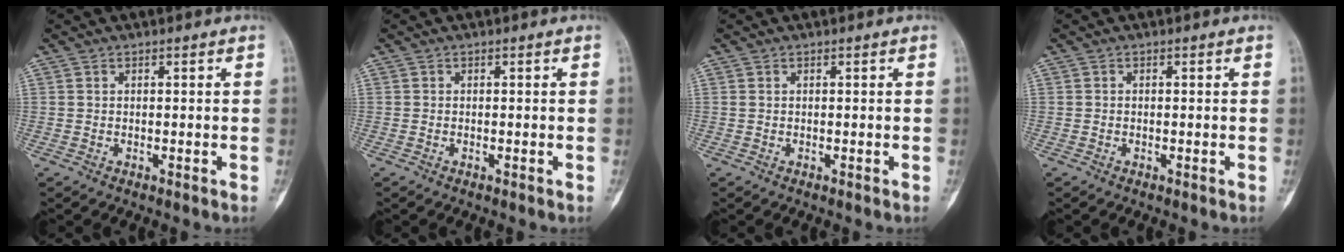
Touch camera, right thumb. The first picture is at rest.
{"total": 0.0}
{"total": 0.0}
{"total": 0.0}